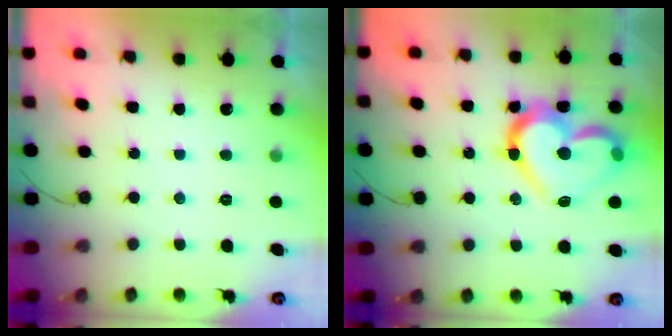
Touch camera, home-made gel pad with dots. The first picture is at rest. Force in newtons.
{"total": 20.5, "press": 20.3, "slide": 2.6}